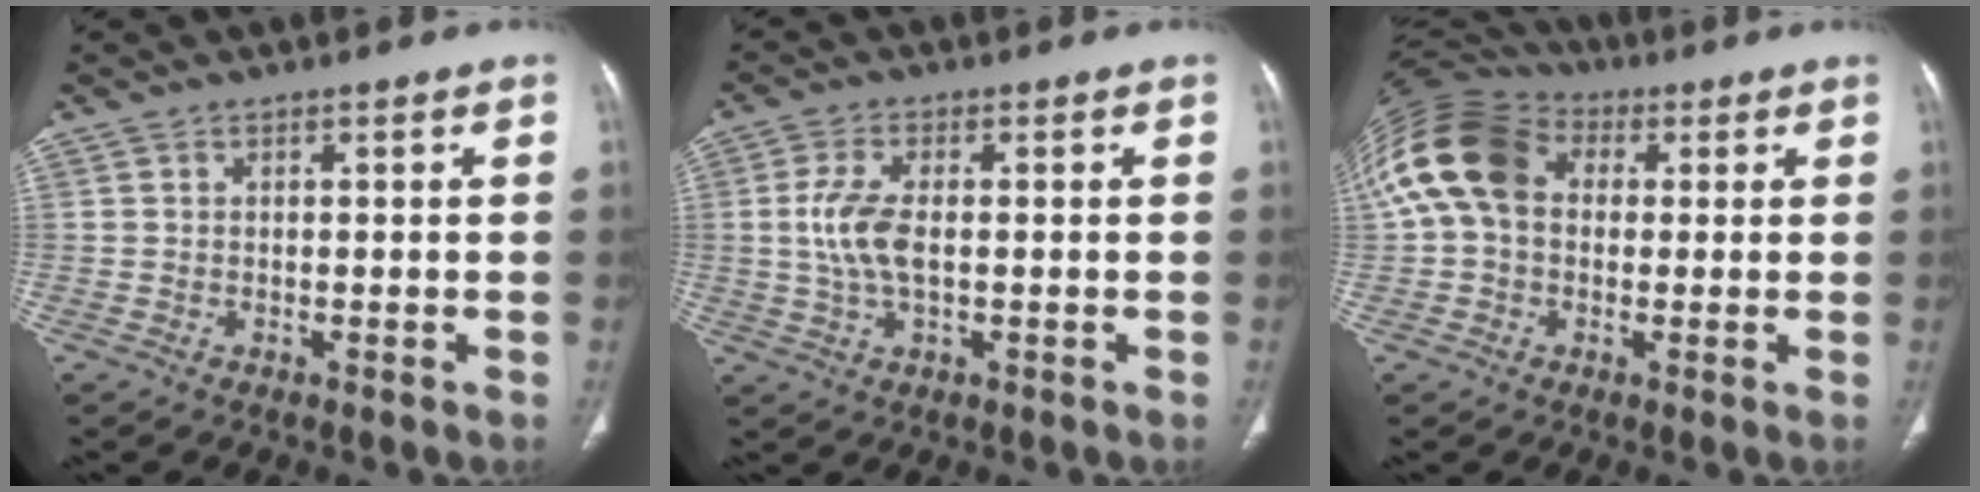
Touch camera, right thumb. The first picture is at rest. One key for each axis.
{"total": 6.9, "fx": 0.2, "fy": 3.1, "fz": 6.1, "tx": -0.140, "ty": 0.002, "tz": 0.002}
{"total": 17.1, "fx": 2.7, "fy": 12.7, "fz": 11.1, "tx": -0.231, "ty": 0.044, "tz": 0.040}